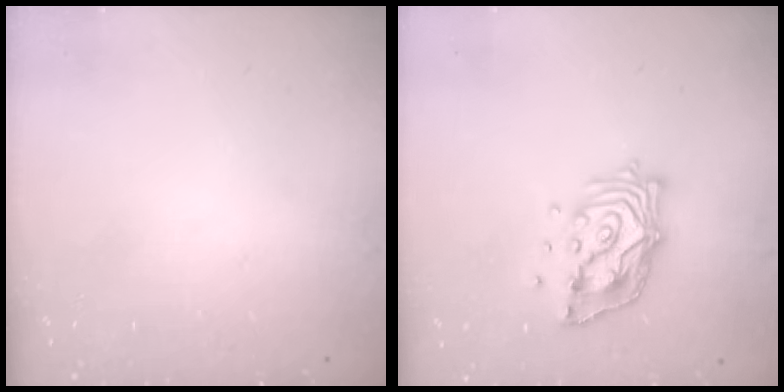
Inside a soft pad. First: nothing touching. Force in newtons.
{"total": 12.4, "press": 12.4, "slide": 1.2}